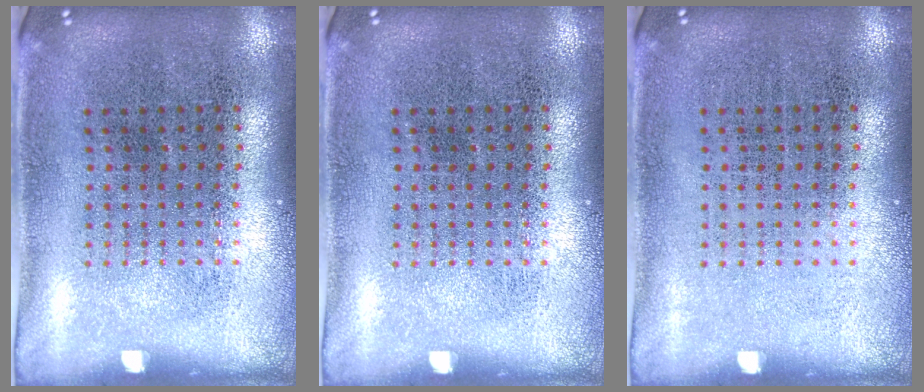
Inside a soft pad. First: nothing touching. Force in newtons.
{"total": 0.0}
{"total": 0.0}